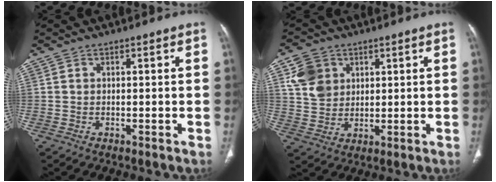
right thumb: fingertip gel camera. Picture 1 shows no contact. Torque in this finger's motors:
{"motor_torque": [0.23, 2.16, 0.84, 0.74, -0.03]}